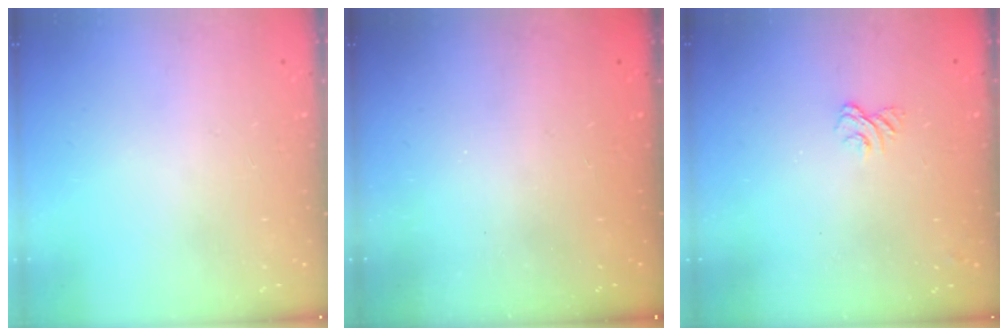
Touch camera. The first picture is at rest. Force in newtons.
{"total": 2.4, "press": 2.3, "slide": 0.8}
{"total": 2.3, "press": 1.9, "slide": 1.3}